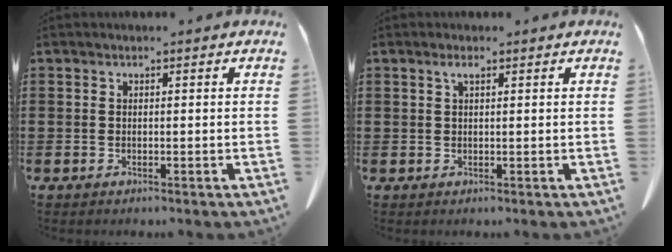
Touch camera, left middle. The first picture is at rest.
{"total": 1.5, "force": [0.8, 0.4, 1.2], "torque": [-0.026, 0.002, 0.014]}